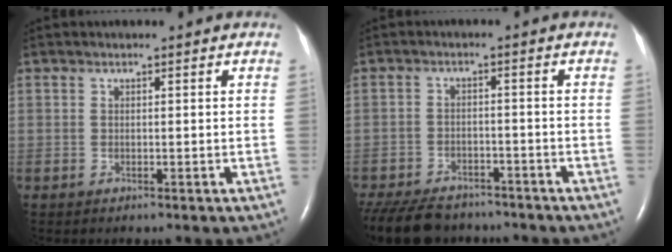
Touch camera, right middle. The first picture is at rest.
{"total": 14.9, "force": [-12.2, 6.2, 5.9], "torque": [-0.154, -0.019, -0.175]}